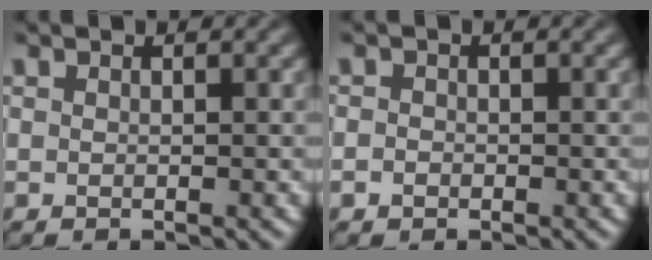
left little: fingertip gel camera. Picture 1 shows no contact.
{"total": 0.8, "force": [-0.4, 0.7, 0.3], "torque": [-0.004, -0.002, -0.009]}